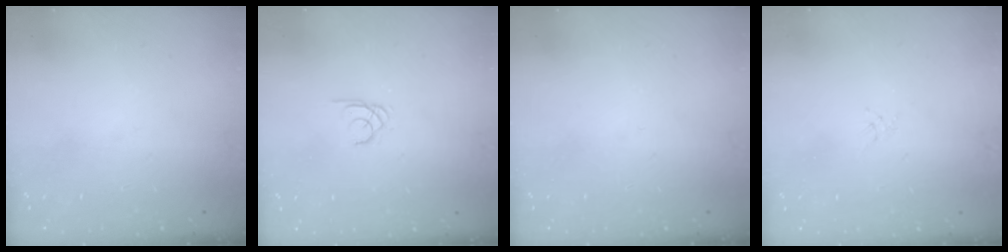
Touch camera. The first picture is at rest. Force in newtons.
{"total": 1.3, "press": 1.3, "slide": 0.1}
{"total": 0.0}
{"total": 1.3, "press": 1.2, "slide": 0.3}